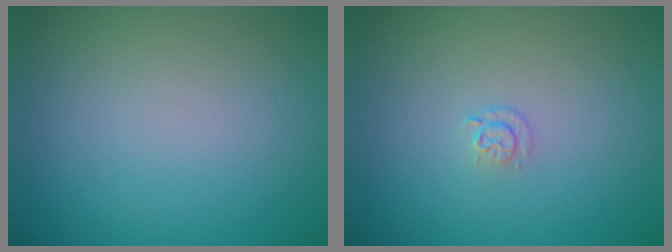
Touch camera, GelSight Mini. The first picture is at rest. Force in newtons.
{"total": 0.9, "press": 0.6, "slide": 0.6}